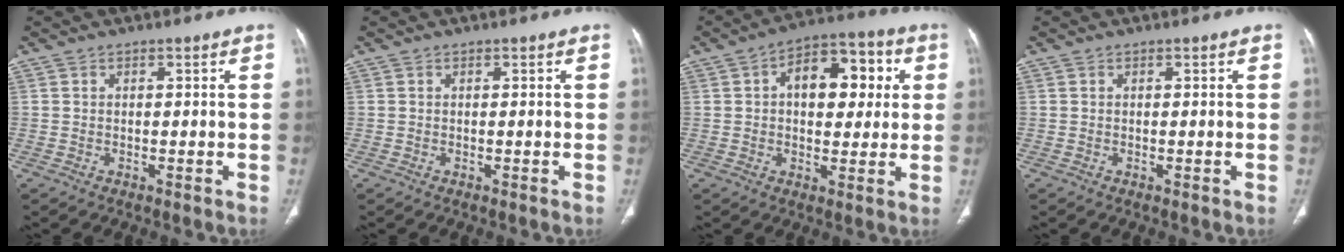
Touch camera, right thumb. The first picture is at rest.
{"total": 0.0}
{"total": 13.6, "force": [2.8, 8.0, 10.6], "torque": [-0.113, 0.017, 0.036]}
{"total": 0.0}